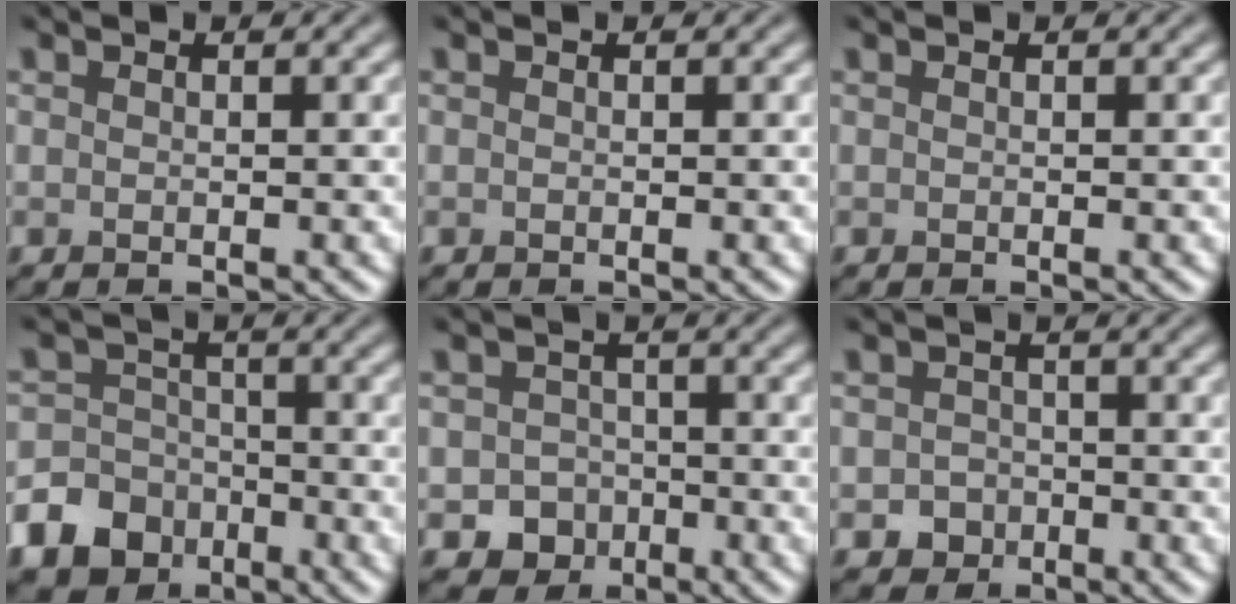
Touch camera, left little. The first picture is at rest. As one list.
[{"total": 0.0}, {"total": 0.0}, {"total": 11.3, "force": [-6.3, 9.1, 2.3], "torque": [-0.053, -0.045, -0.129]}, {"total": 3.8, "force": [-1.9, 3.2, 0.8], "torque": [0.006, -0.001, -0.031]}, {"total": 2.0, "force": [-0.8, 1.8, 0.4], "torque": [0.004, 0.001, -0.017]}]